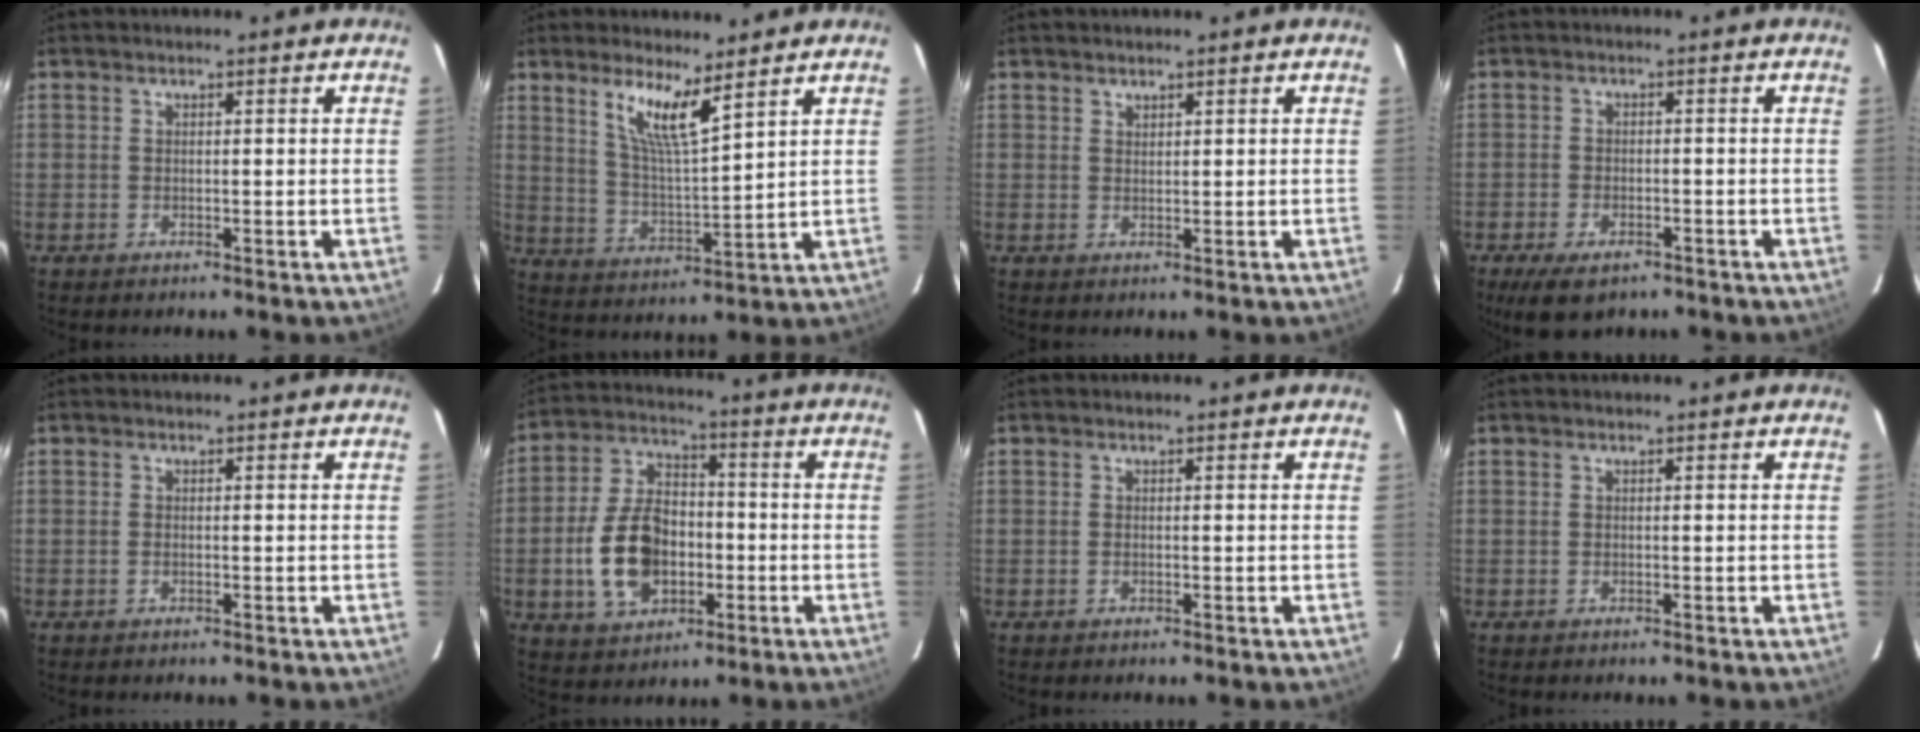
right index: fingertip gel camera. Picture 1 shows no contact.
{"total": 8.7, "force": [5.8, 1.0, 6.4], "torque": [-0.118, -0.007, 0.116]}
{"total": 0.9, "force": [0.8, 0.3, 0.1], "torque": [-0.002, 0.002, 0.016]}
{"total": 7.3, "force": [-4.9, 3.4, 4.1], "torque": [-0.096, -0.018, -0.080]}
{"total": 0.5, "force": [-0.2, 0.3, 0.4], "torque": [-0.007, -0.001, -0.005]}
{"total": 14.3, "force": [-3.3, 9.3, 10.4], "torque": [-0.218, 0.016, -0.048]}
{"total": 0.0}
{"total": 0.0}